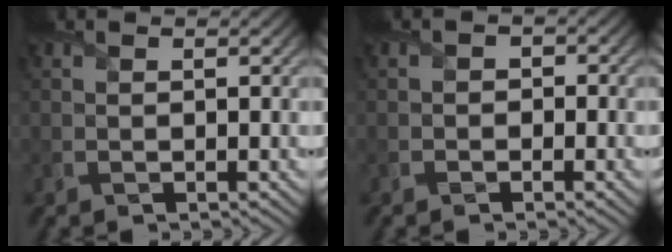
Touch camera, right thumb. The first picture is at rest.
{"total": 1.2, "force": [-0.6, 1.1, 0.2], "torque": [0.008, 0.001, -0.012]}